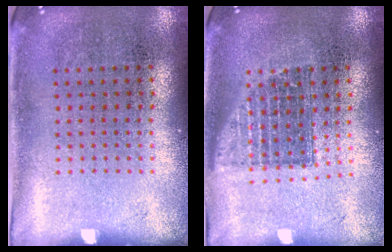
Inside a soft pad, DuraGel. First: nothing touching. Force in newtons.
{"total": 1.5, "press": 1.2, "slide": 0.9}